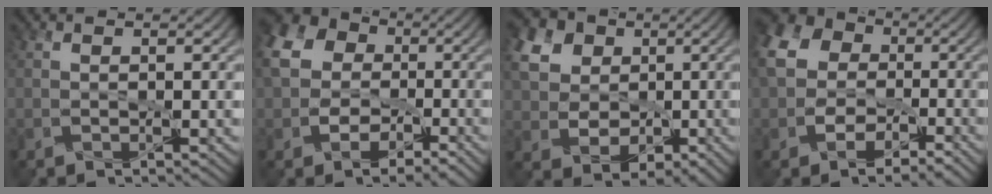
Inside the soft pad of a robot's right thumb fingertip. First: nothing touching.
{"total": 14.5, "force": [-0.2, 12.1, 7.9], "torque": [-0.195, -0.015, -0.017]}
{"total": 11.6, "force": [2.6, 9.7, 5.8], "torque": [-0.193, 0.018, 0.049]}
{"total": 13.3, "force": [-1.2, 10.9, 7.5], "torque": [-0.168, -0.018, -0.036]}